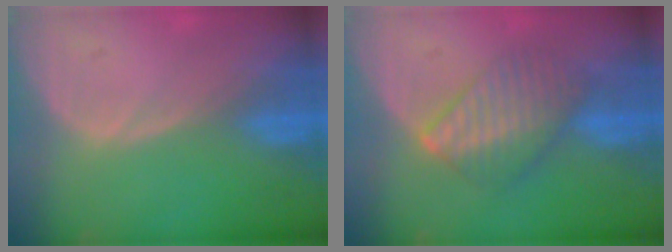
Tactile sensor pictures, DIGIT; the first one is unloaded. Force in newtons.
{"total": 6.6, "press": 6.6, "slide": 0.6}